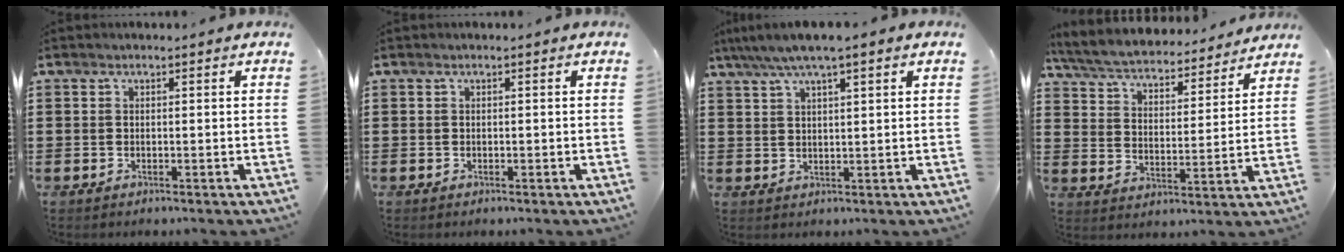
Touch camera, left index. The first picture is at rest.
{"total": 0.0}
{"total": 4.1, "force": [2.7, 0.2, 3.0], "torque": [-0.063, 0.000, 0.048]}
{"total": 5.1, "force": [4.9, 0.4, 1.5], "torque": [-0.053, -0.037, 0.080]}